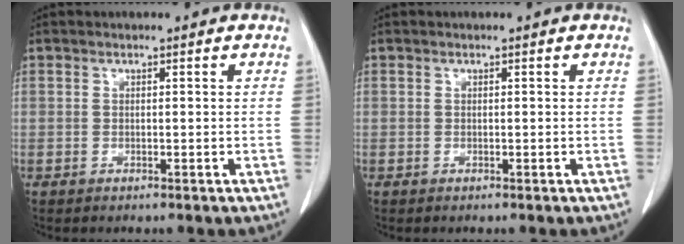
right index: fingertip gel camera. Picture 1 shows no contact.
{"total": 0.0}